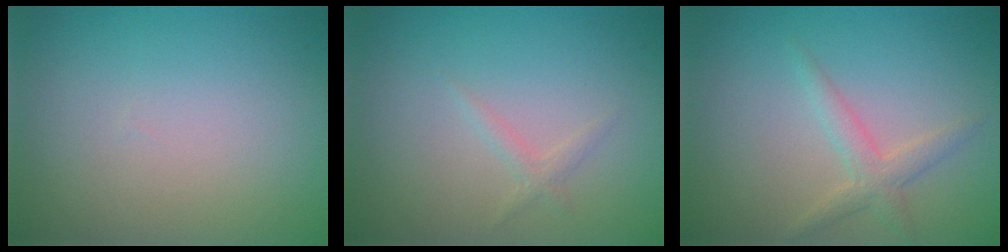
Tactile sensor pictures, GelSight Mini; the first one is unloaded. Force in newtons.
{"total": 0.9, "press": 0.9, "slide": 0.1}
{"total": 2.0, "press": 2.0, "slide": 0.0}